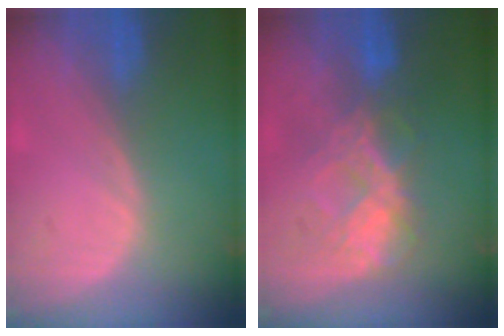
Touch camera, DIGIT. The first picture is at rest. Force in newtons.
{"total": 7.1, "press": 6.9, "slide": 1.7}